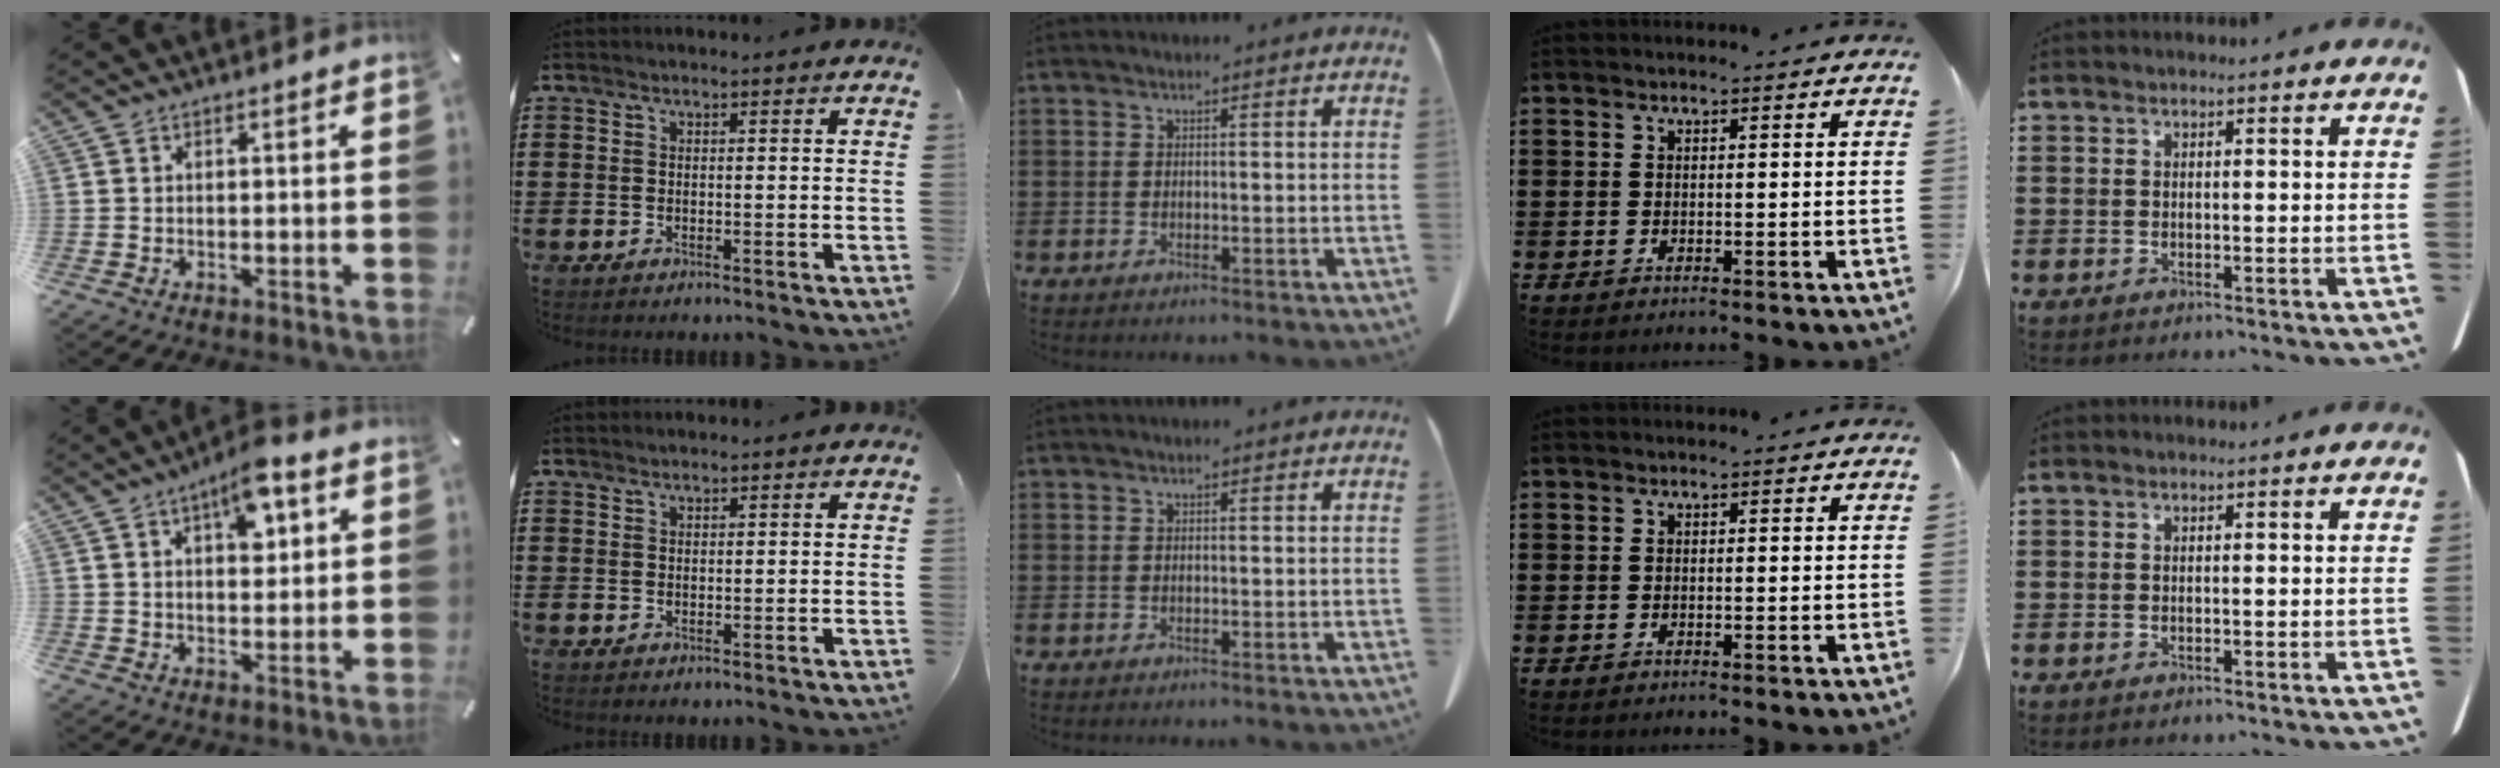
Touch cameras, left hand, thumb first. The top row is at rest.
{"thumb": {"total": 8.9, "force": [4.3, 4.6, 6.3], "torque": [-0.074, -0.016, 0.068]}, "index": {"total": 1.0, "force": [1.0, 0.2, 0.1], "torque": [-0.003, 0.001, 0.019]}}